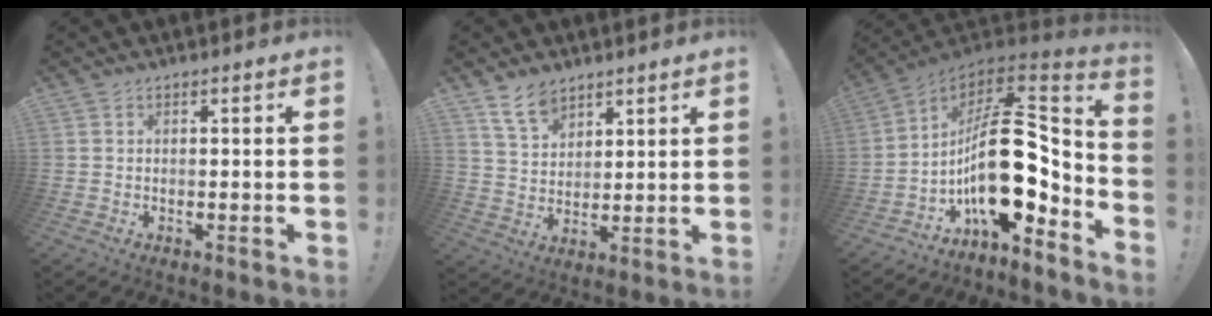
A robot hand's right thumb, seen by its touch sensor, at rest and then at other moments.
{"total": 8.0, "force": [6.2, 4.1, 3.0], "torque": [-0.062, -0.031, 0.120]}
{"total": 23.7, "force": [-2.9, 11.9, 20.3], "torque": [-0.348, 0.010, -0.042]}